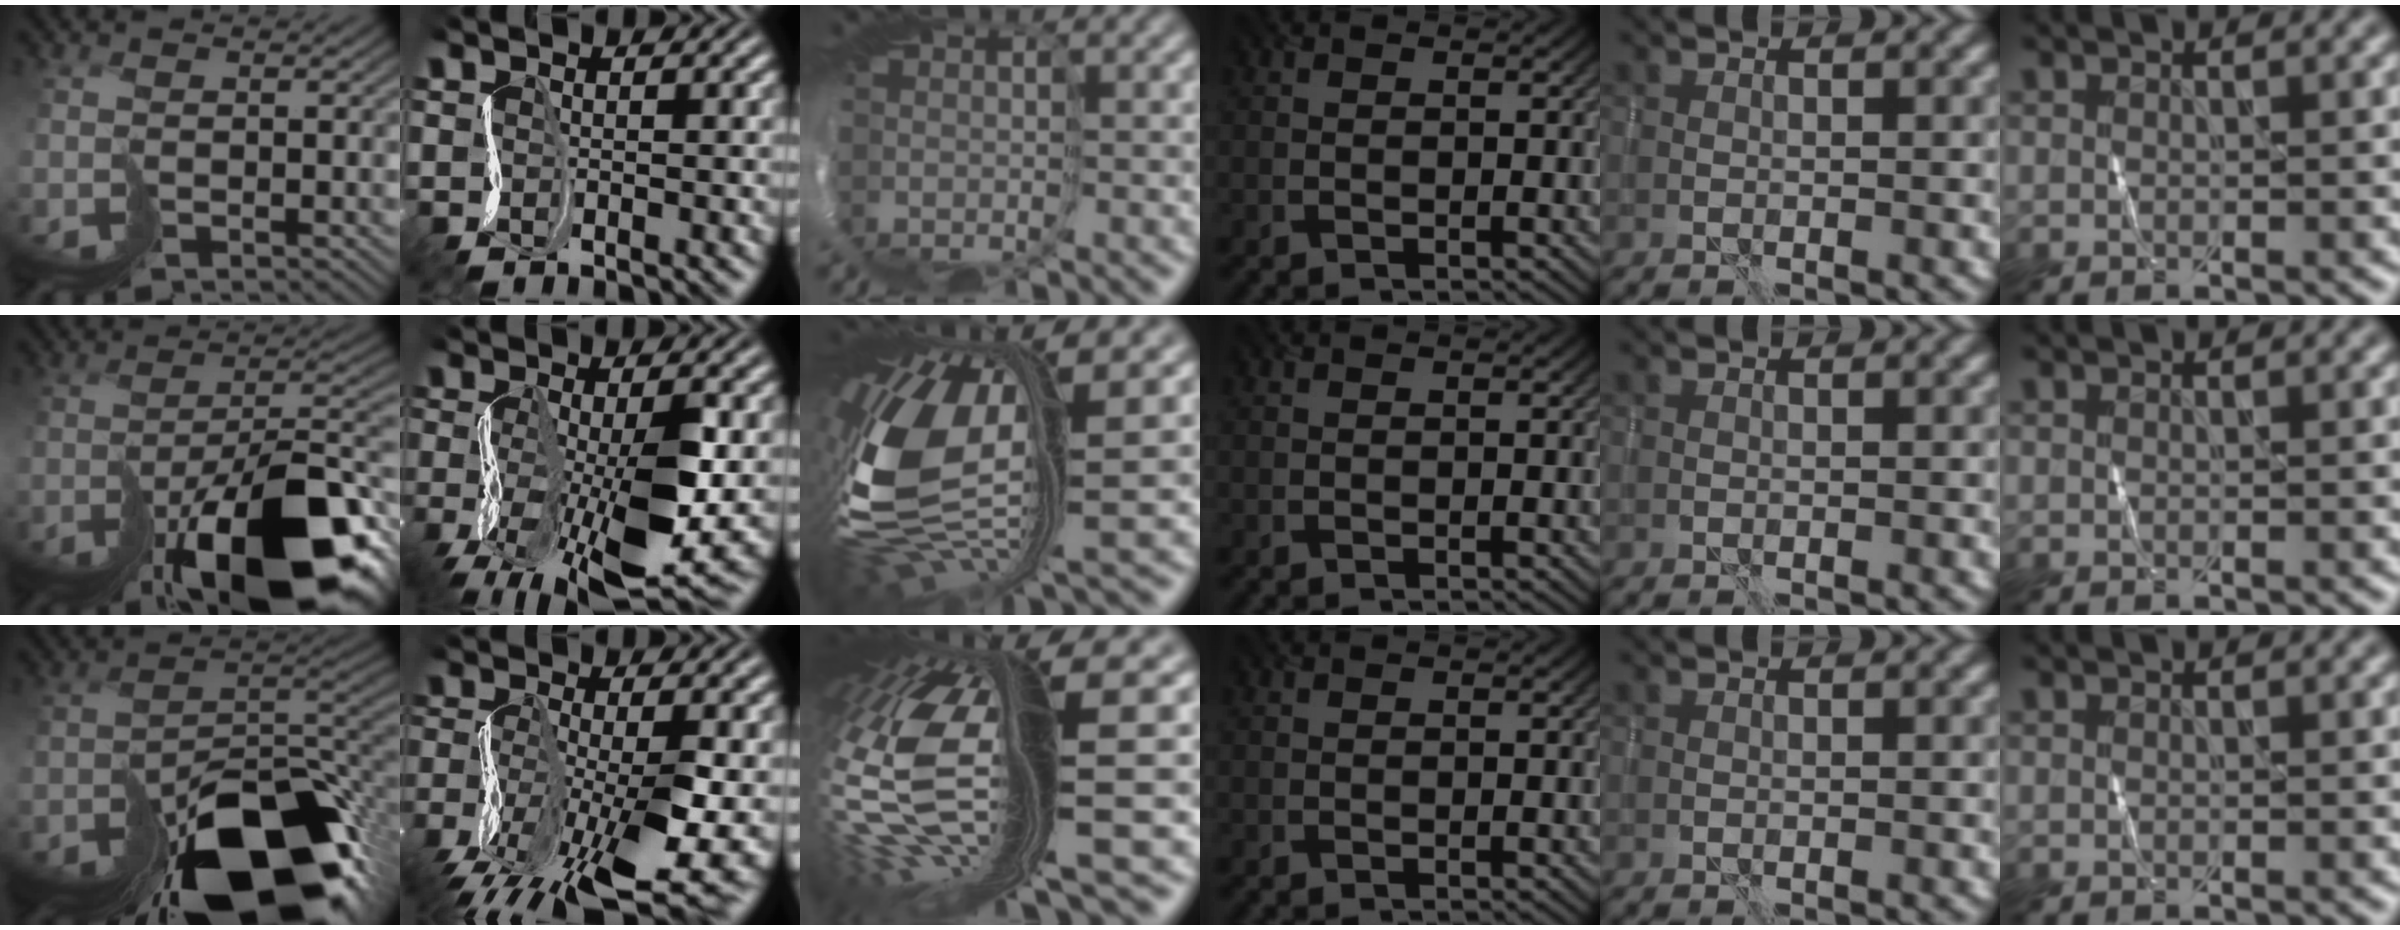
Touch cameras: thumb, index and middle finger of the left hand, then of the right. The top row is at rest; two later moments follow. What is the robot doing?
{"motion": "cut", "object": "paper bag"}